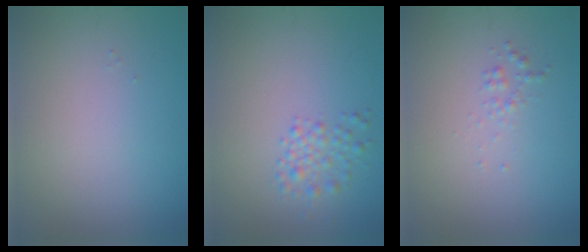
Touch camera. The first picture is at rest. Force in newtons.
{"total": 1.8, "press": 1.8, "slide": 0.1}
{"total": 0.7, "press": 0.7, "slide": 0.0}